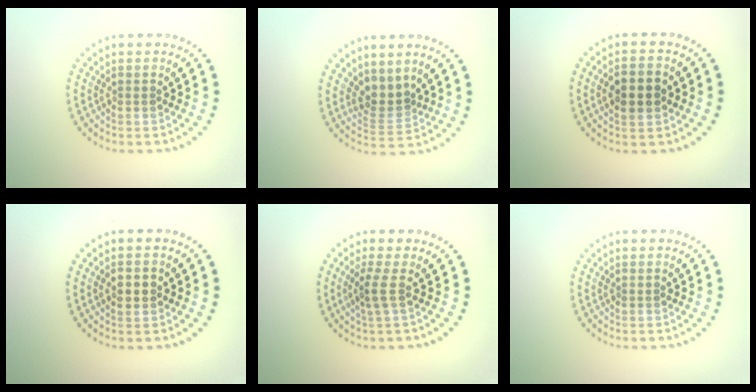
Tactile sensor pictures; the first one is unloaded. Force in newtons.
{"total": 2.1, "press": 1.7, "slide": 1.3}
{"total": 3.1, "press": 3.1, "slide": 0.3}
{"total": 2.1, "press": 2.1, "slide": 0.0}
{"total": 1.7, "press": 1.2, "slide": 1.3}
{"total": 0.0}